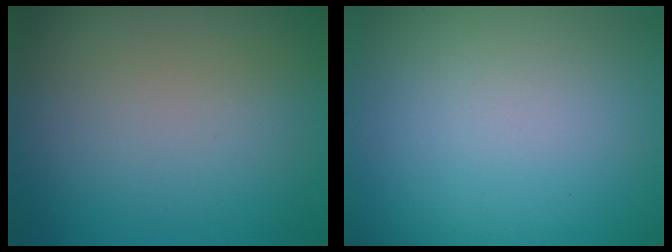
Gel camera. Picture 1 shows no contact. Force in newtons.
{"total": 0.0}